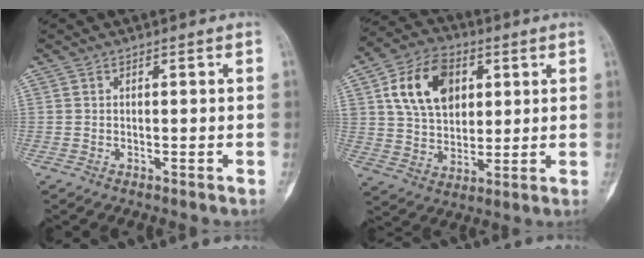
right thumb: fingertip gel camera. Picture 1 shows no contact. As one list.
[{"total": 14.7, "force": [4.8, 10.2, 9.4], "torque": [-0.136, -0.005, 0.086]}]